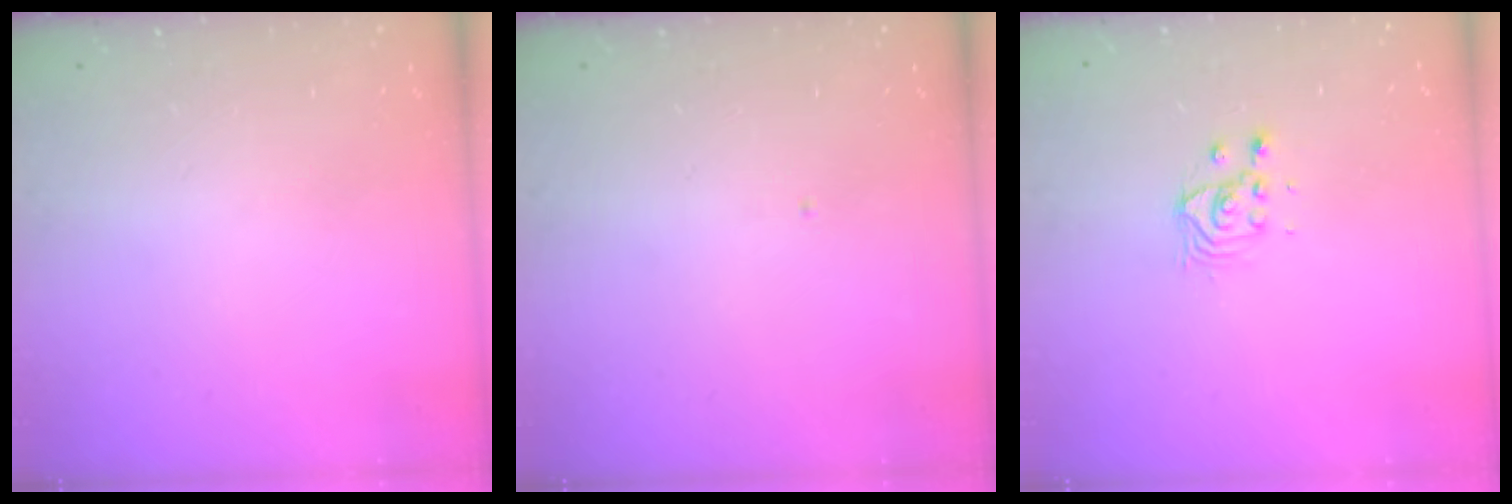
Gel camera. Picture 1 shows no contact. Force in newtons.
{"total": 0.0}
{"total": 3.8, "press": 3.8, "slide": 0.3}